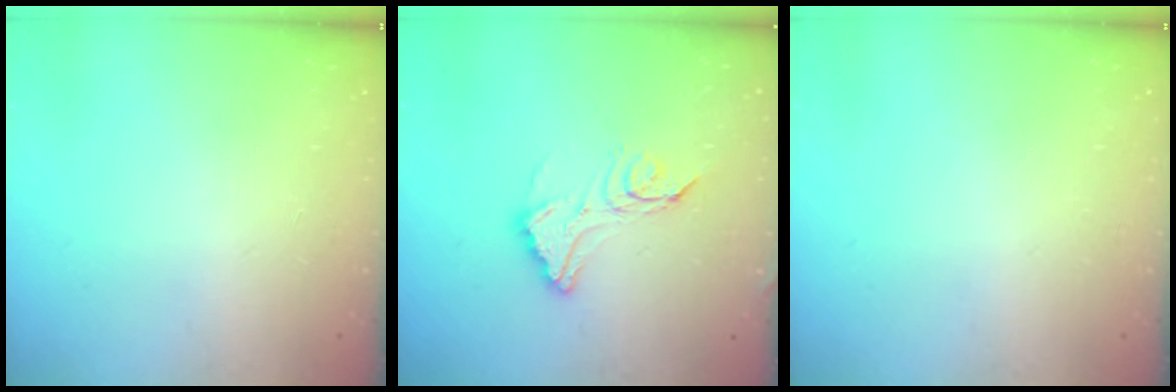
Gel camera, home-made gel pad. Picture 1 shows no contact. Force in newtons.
{"total": 12.4, "press": 12.4, "slide": 0.8}
{"total": 0.0}